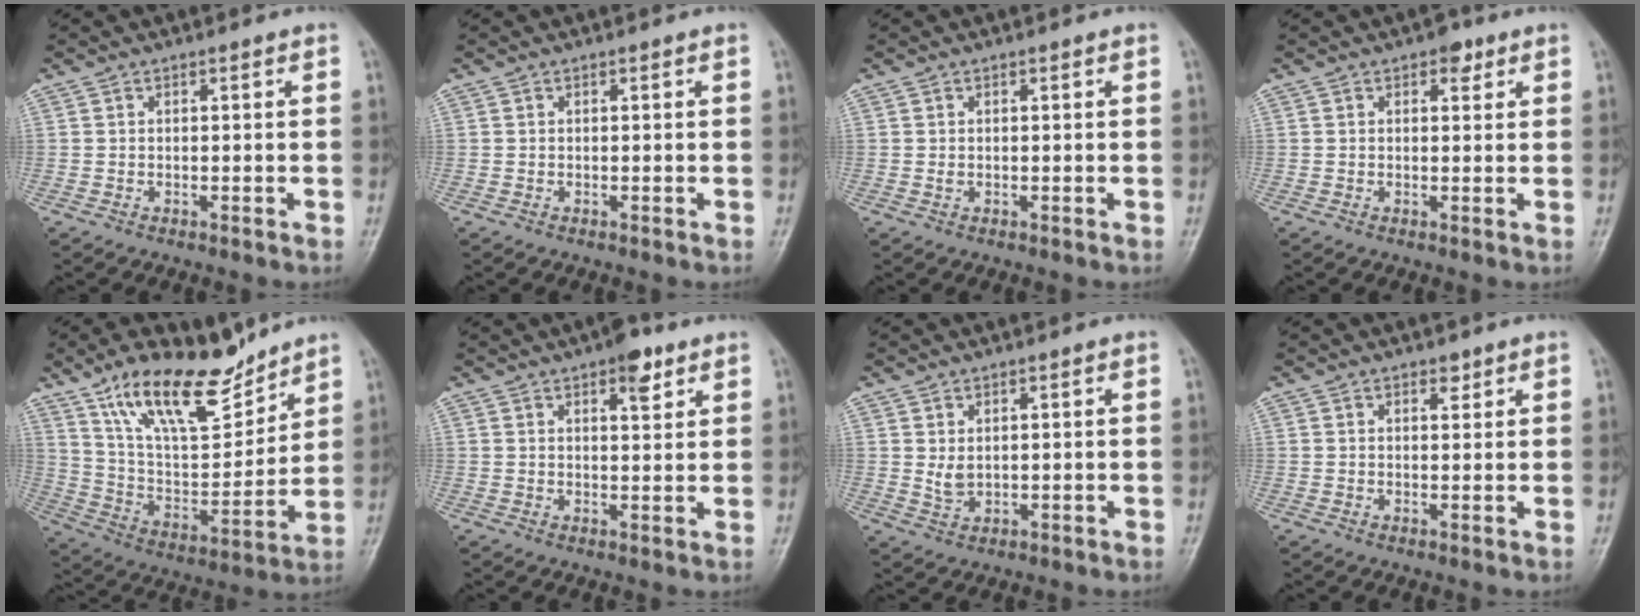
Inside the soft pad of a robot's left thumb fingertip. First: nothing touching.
{"total": 0.0}
{"total": 0.6, "force": [0.1, 0.5, 0.4], "torque": [-0.004, 0.000, 0.000]}
{"total": 2.7, "force": [1.5, 1.7, 1.5], "torque": [-0.004, -0.003, 0.016]}
{"total": 19.0, "force": [13.6, 7.4, 11.1], "torque": [-0.146, -0.073, 0.247]}
{"total": 5.5, "force": [3.2, 2.2, 3.8], "torque": [-0.037, -0.014, 0.041]}
{"total": 2.7, "force": [0.9, 1.8, 1.8], "torque": [-0.026, -0.010, 0.023]}
{"total": 2.0, "force": [1.3, 1.1, 1.0], "torque": [-0.003, -0.007, 0.018]}